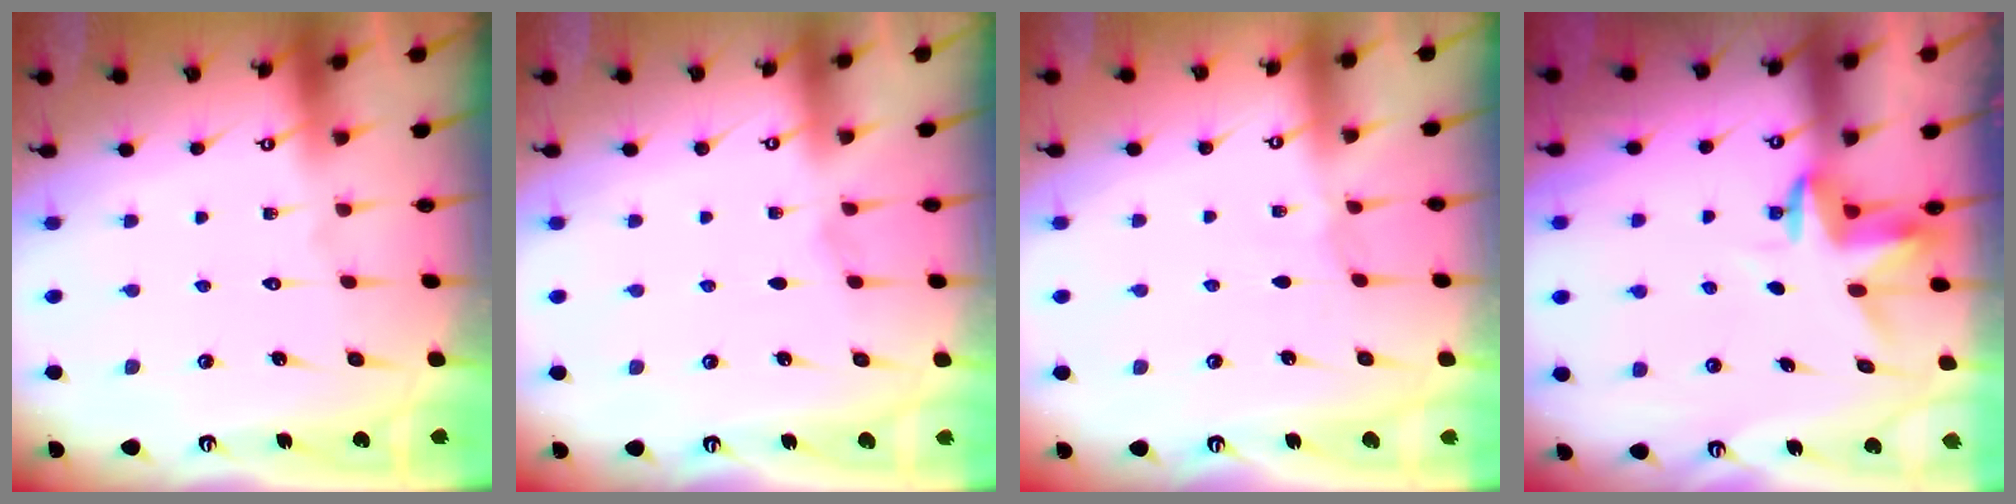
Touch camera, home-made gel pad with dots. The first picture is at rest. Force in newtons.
{"total": 3.8, "press": 2.9, "slide": 2.4}
{"total": 2.3, "press": 2.3, "slide": 0.4}
{"total": 3.6, "press": 3.6, "slide": 0.2}